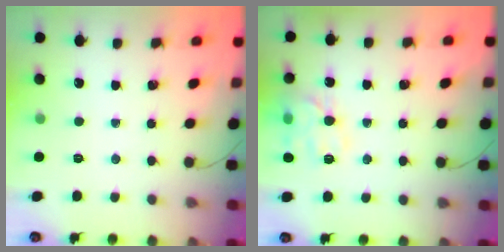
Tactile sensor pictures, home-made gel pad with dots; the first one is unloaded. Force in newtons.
{"total": 12.8, "press": 12.8, "slide": 0.6}